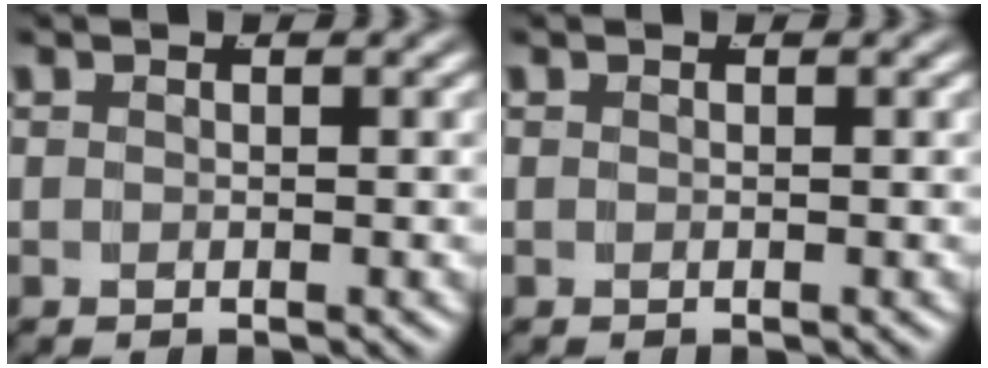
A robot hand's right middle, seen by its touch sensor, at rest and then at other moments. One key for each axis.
{"total": 0.0}